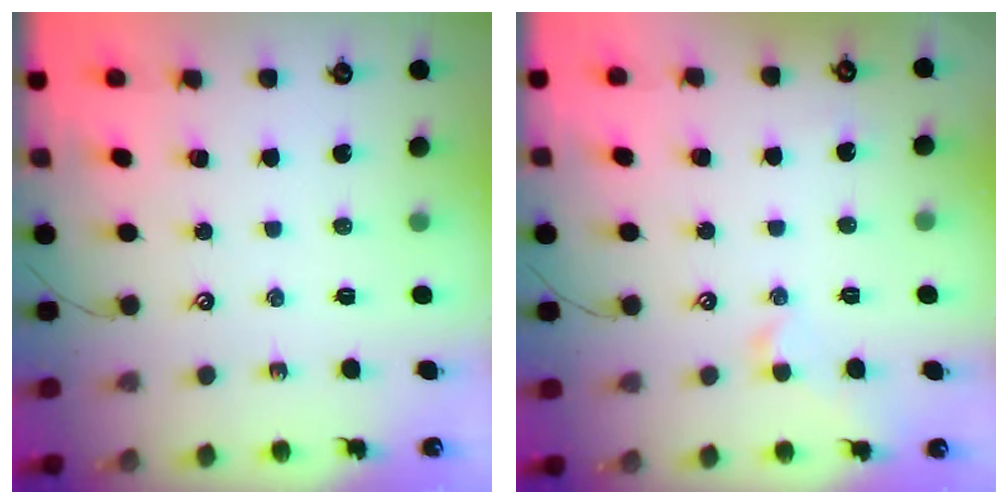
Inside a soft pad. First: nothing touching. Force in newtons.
{"total": 2.1, "press": 2.0, "slide": 0.6}